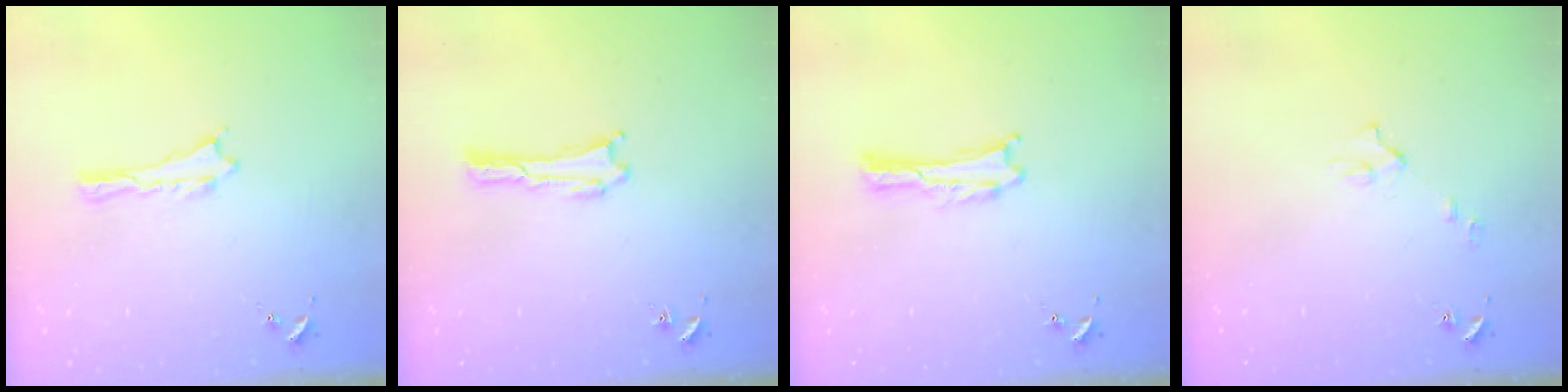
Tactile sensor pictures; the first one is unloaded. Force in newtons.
{"total": 0.0}
{"total": 0.0}
{"total": 3.1, "press": 3.1, "slide": 0.3}